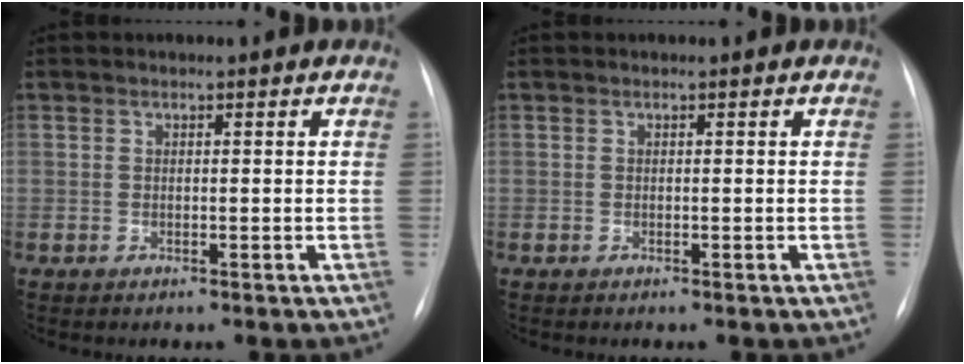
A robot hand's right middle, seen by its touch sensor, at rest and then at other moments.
{"total": 0.0}